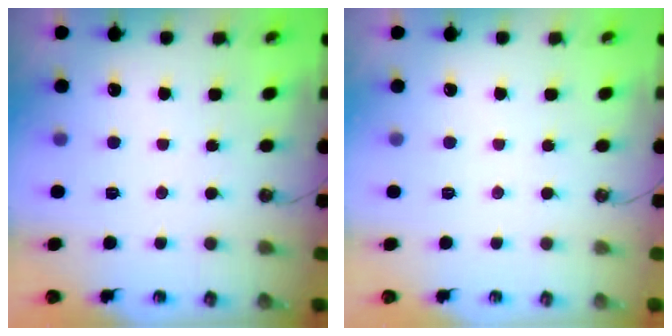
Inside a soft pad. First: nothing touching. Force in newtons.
{"total": 0.0}